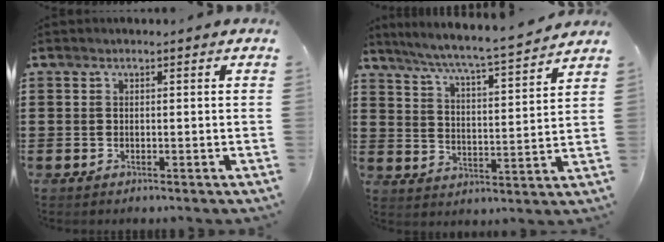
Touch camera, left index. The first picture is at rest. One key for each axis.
{"total": 5.7, "fx": 5.3, "fy": -0.6, "fz": 2.0, "tx": -0.064, "ty": -0.042, "tz": 0.083}